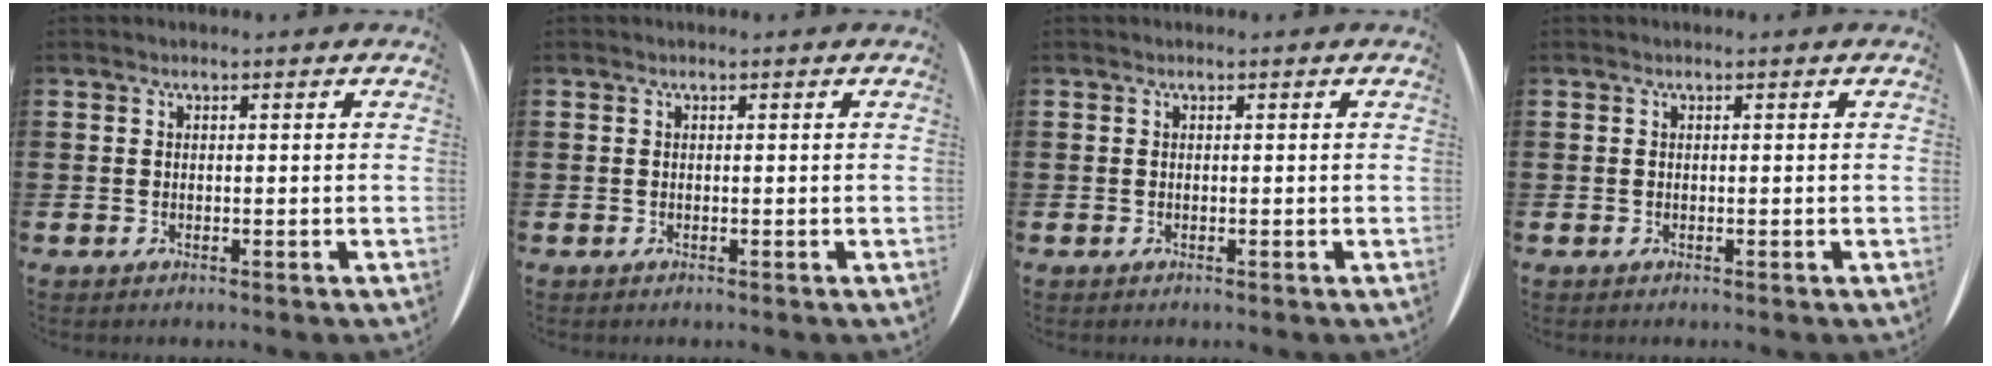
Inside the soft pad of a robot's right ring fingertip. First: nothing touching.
{"total": 0.0}
{"total": 0.0}
{"total": 0.0}